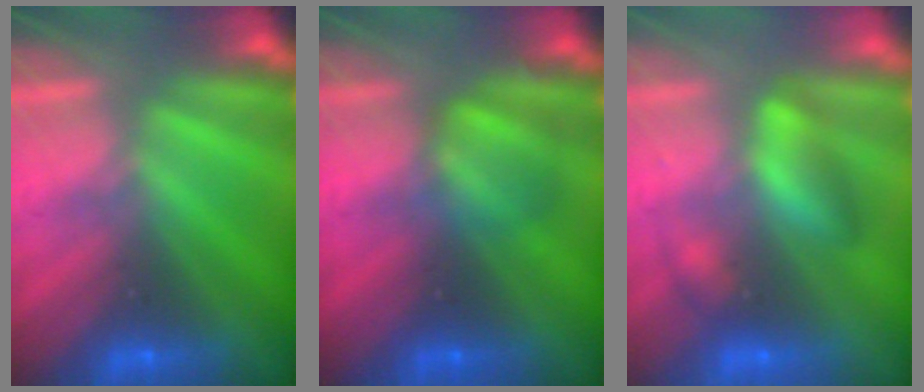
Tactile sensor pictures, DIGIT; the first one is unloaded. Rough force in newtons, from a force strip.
{"total": 2.5}
{"total": 2.7}